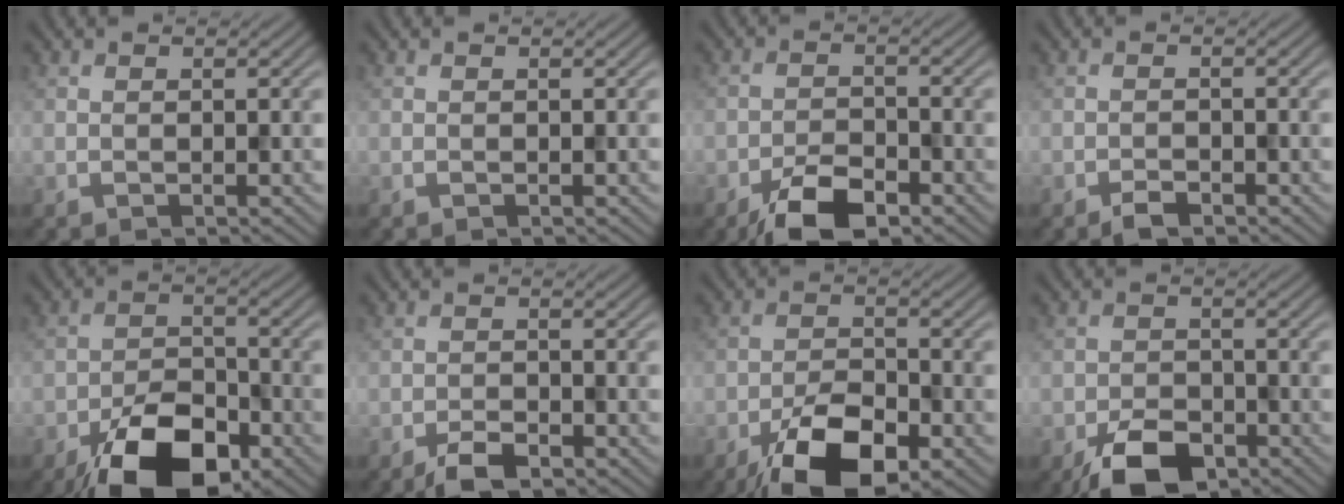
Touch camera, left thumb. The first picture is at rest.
{"total": 0.0}
{"total": 6.3, "force": [-4.2, 2.5, 4.0], "torque": [-0.070, 0.001, -0.078]}
{"total": 1.9, "force": [-1.4, 0.7, 1.0], "torque": [-0.015, -0.001, -0.028]}
{"total": 12.0, "force": [-7.4, 5.6, 7.7], "torque": [-0.137, -0.011, -0.131]}
{"total": 3.2, "force": [-2.3, 1.2, 1.9], "torque": [-0.033, 0.000, -0.047]}
{"total": 10.5, "force": [-6.2, 4.3, 7.3], "torque": [-0.126, -0.007, -0.114]}
{"total": 6.3, "force": [-4.1, 3.1, 3.5], "torque": [-0.059, -0.003, -0.079]}